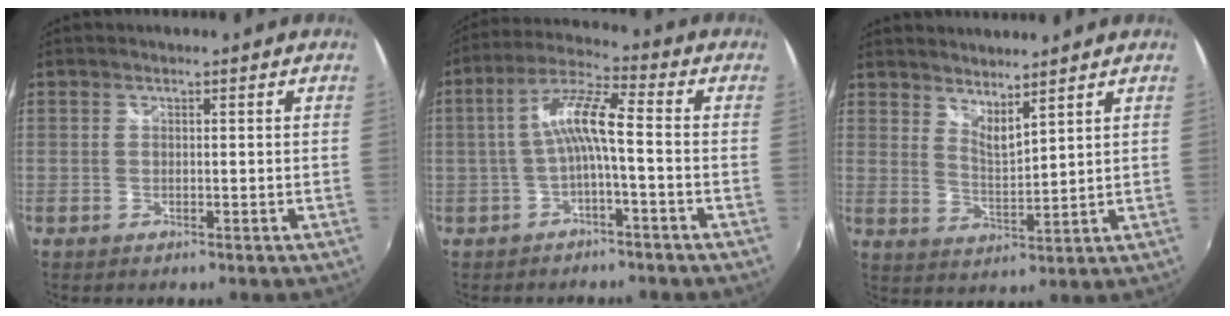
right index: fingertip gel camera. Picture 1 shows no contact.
{"total": 7.6, "force": [-1.6, 0.9, 7.4], "torque": [-0.165, 0.018, -0.027]}
{"total": 4.0, "force": [3.6, 0.4, 1.8], "torque": [-0.029, -0.006, 0.060]}